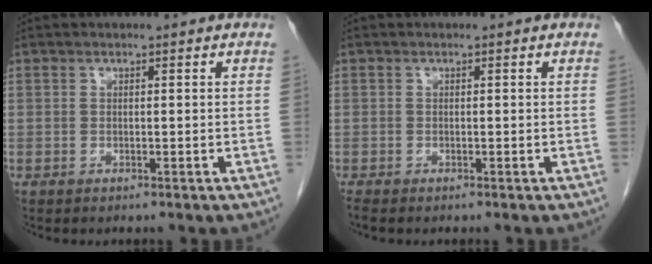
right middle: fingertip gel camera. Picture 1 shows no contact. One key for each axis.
{"total": 0.6, "fx": -0.5, "fy": 0.0, "fz": 0.2, "tx": -0.008, "ty": -0.002, "tz": -0.012}